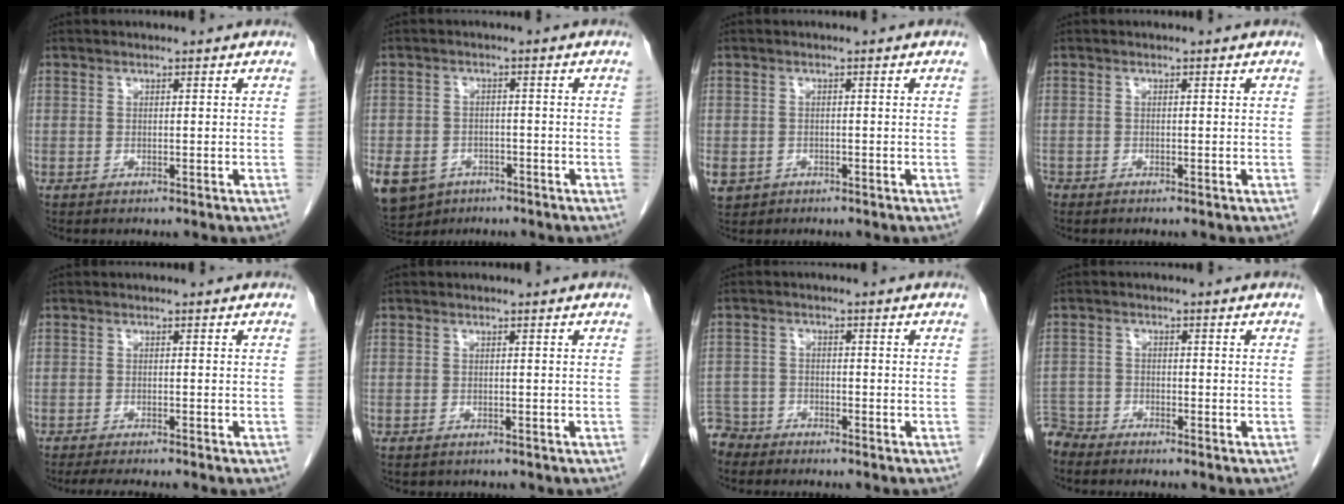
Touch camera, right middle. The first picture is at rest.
{"total": 14.2, "force": [-8.0, 10.5, 5.3], "torque": [-0.159, -0.011, -0.113]}
{"total": 5.5, "force": [-2.6, 4.6, 1.5], "torque": [-0.044, -0.002, -0.037]}
{"total": 1.1, "force": [-0.8, 0.6, 0.2], "torque": [-0.012, 0.000, -0.016]}
{"total": 6.2, "force": [-5.1, 0.8, 3.4], "torque": [-0.041, -0.010, -0.072]}
{"total": 0.9, "force": [-0.7, 0.5, 0.1], "torque": [-0.010, 0.001, -0.010]}
{"total": 5.1, "force": [-4.6, 2.0, -0.8], "torque": [0.017, -0.006, -0.093]}
{"total": 4.2, "force": [-4.0, 1.0, -0.6], "torque": [0.013, -0.009, -0.081]}